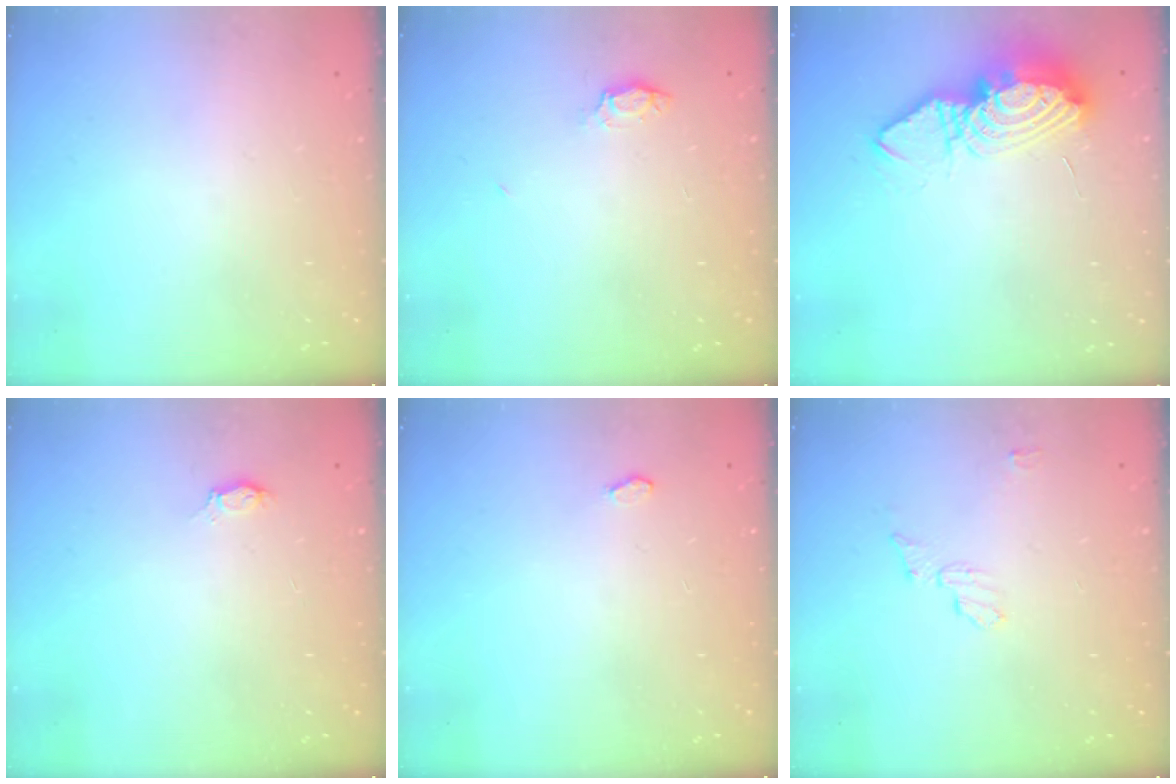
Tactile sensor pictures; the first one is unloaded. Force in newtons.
{"total": 3.6, "press": 3.6, "slide": 0.5}
{"total": 12.6, "press": 12.5, "slide": 1.3}
{"total": 2.0, "press": 2.0, "slide": 0.3}
{"total": 3.2, "press": 3.2, "slide": 0.5}
{"total": 5.6, "press": 5.6, "slide": 0.4}